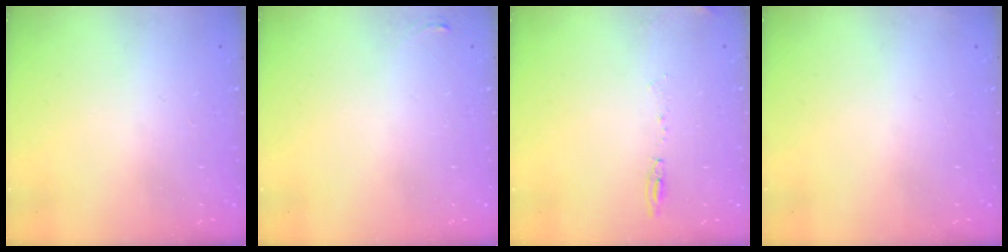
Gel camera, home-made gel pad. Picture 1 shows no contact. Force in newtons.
{"total": 3.3, "press": 3.2, "slide": 1.1}
{"total": 6.3, "press": 5.7, "slide": 2.6}
{"total": 2.2, "press": 2.1, "slide": 0.8}